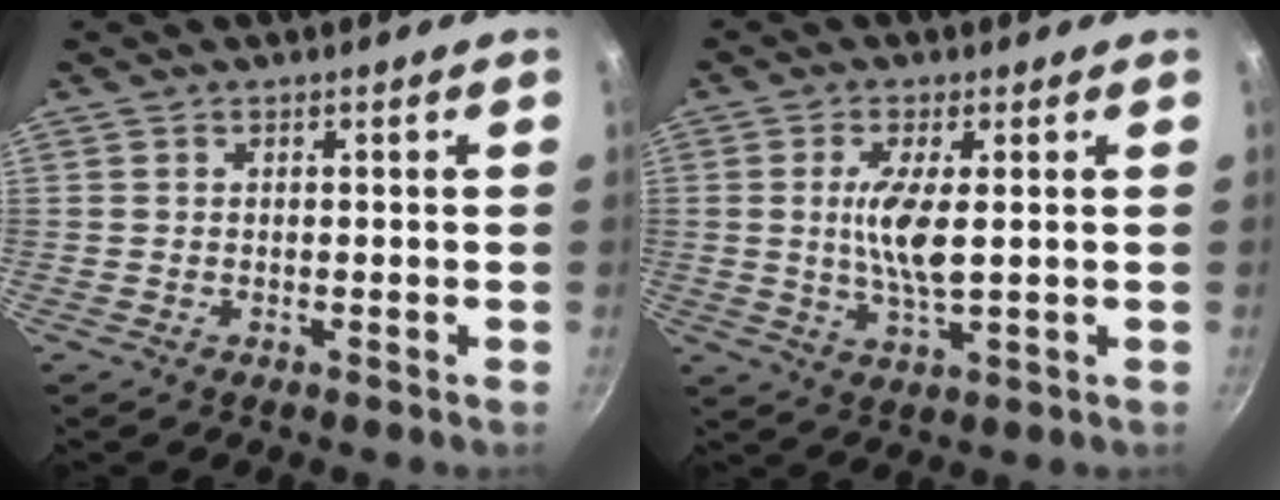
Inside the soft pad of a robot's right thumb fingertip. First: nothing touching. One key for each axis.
{"total": 7.5, "fx": 0.8, "fy": 2.1, "fz": 7.2, "tx": -0.148, "ty": -0.007, "tz": 0.017}